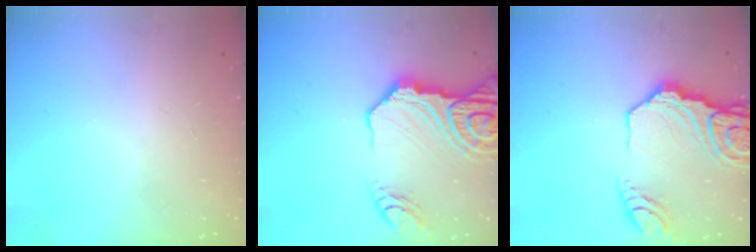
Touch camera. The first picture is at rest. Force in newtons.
{"total": 19.6, "press": 19.5, "slide": 2.2}
{"total": 16.6, "press": 16.5, "slide": 2.1}